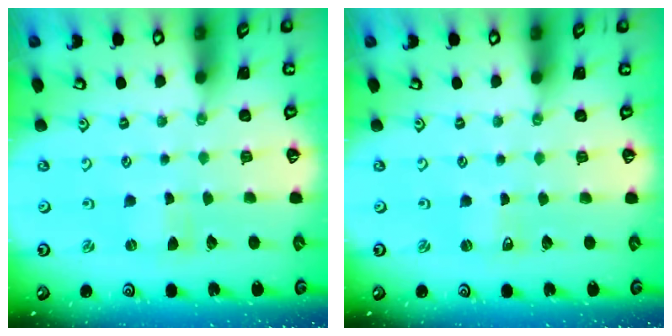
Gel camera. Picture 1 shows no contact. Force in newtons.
{"total": 0.0}